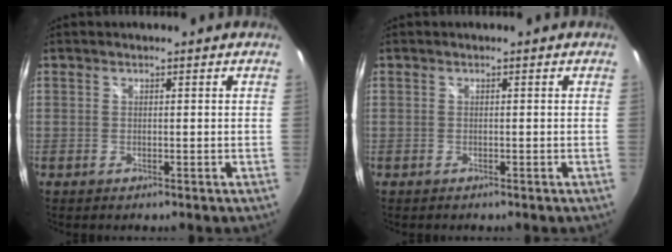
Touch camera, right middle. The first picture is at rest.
{"total": 0.0}